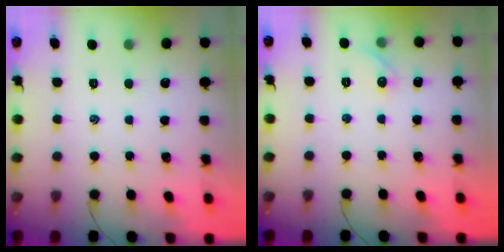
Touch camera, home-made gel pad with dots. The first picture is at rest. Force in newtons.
{"total": 4.5, "press": 4.2, "slide": 1.6}